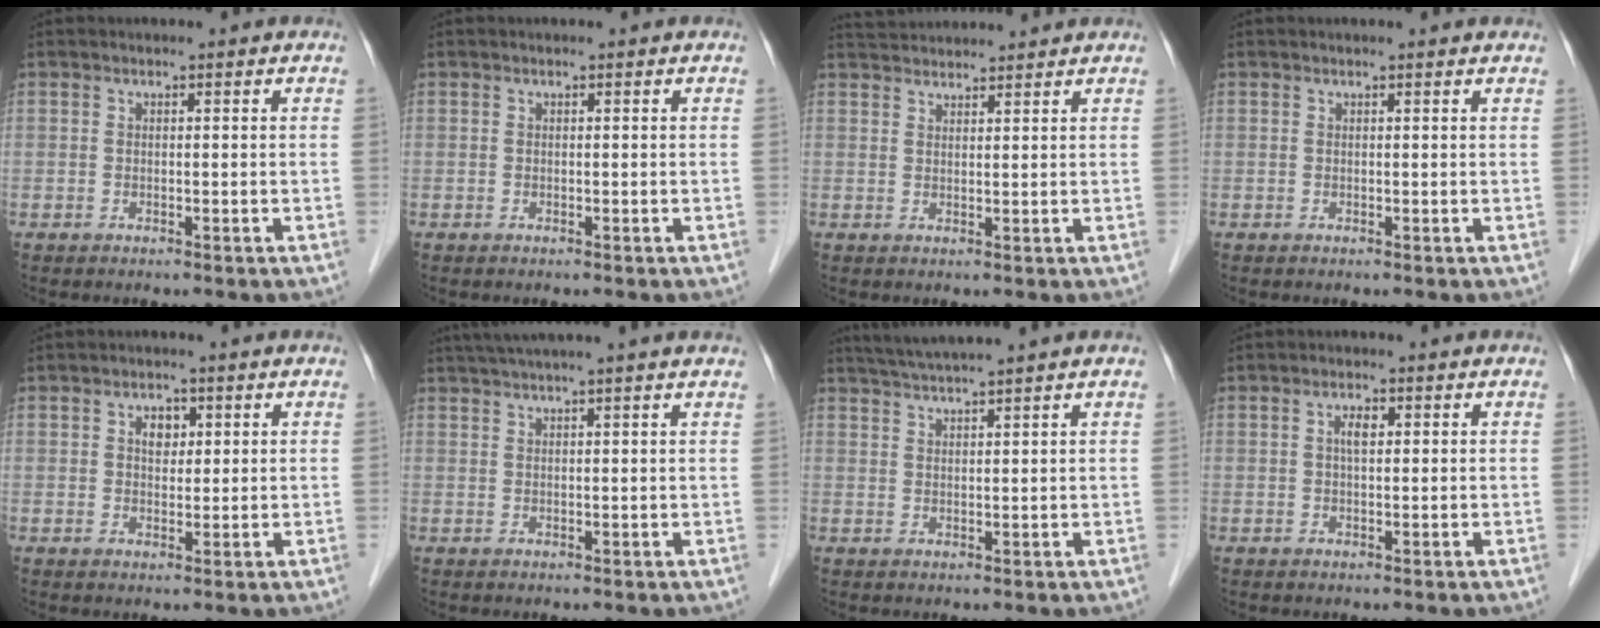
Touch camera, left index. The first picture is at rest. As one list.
[{"total": 0.0}, {"total": 5.5, "force": [5.4, 0.2, 0.9], "torque": [-0.022, 0.038, 0.088]}, {"total": 0.9, "force": [0.8, 0.0, 0.2], "torque": [-0.011, 0.002, 0.007]}, {"total": 2.7, "force": [1.0, 1.8, 1.7], "torque": [-0.029, 0.005, 0.016]}, {"total": 6.6, "force": [5.4, -1.3, 3.6], "torque": [-0.053, 0.031, 0.078]}, {"total": 4.9, "force": [4.2, -1.4, 2.0], "torque": [-0.037, 0.016, 0.080]}, {"total": 2.1, "force": [0.5, 0.8, 1.8], "torque": [-0.037, 0.005, 0.011]}]